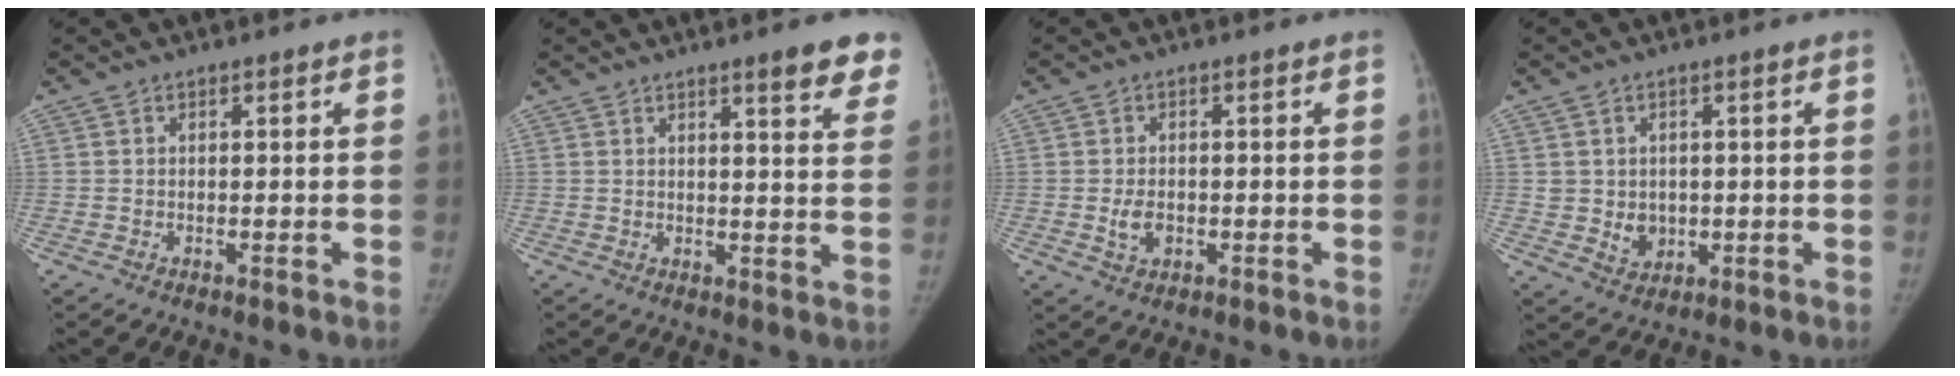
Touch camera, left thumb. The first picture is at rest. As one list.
[{"total": 10.6, "force": [7.4, 1.8, 7.4], "torque": [-0.063, -0.037, 0.086]}, {"total": 3.5, "force": [-0.7, 2.6, 2.4], "torque": [-0.038, 0.000, -0.007]}, {"total": 4.6, "force": [0.1, 4.1, 2.2], "torque": [-0.014, -0.003, 0.013]}]